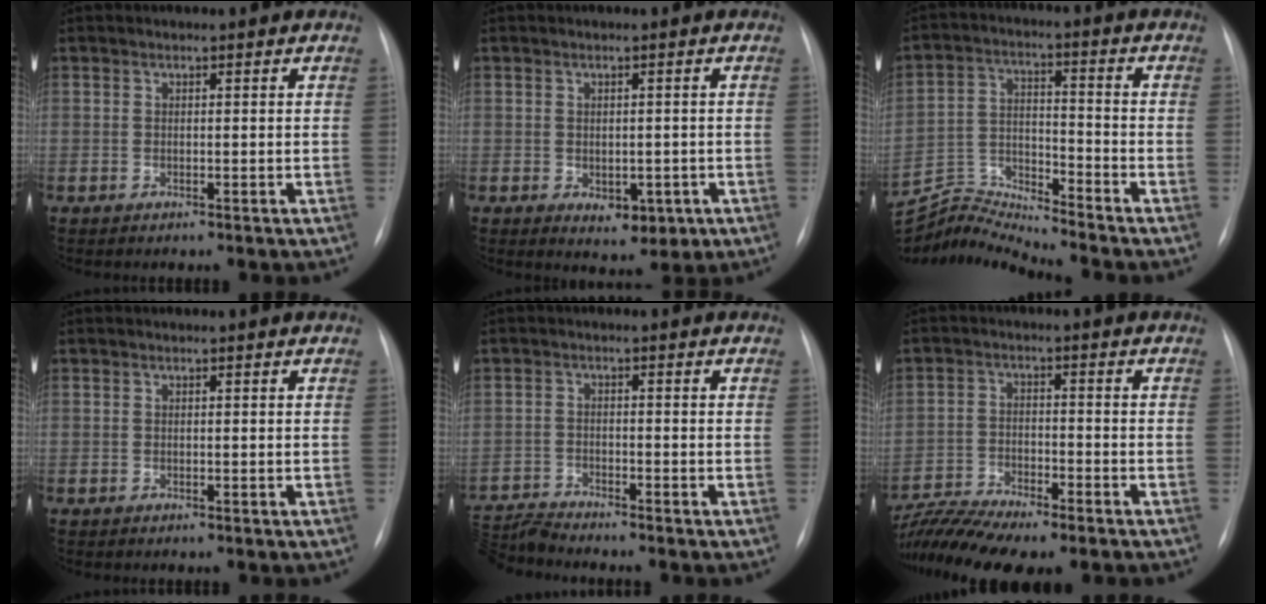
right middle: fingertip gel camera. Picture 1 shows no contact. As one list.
[{"total": 4.5, "force": [-1.4, 2.9, 3.1], "torque": [-0.033, 0.003, -0.005]}, {"total": 9.8, "force": [-9.4, -2.4, -0.9], "torque": [0.010, 0.026, -0.178]}, {"total": 0.0}, {"total": 5.4, "force": [-5.2, -1.7, -0.4], "torque": [-0.002, -0.007, -0.100]}, {"total": 9.9, "force": [-8.8, 0.9, 4.5], "torque": [-0.086, -0.001, -0.147]}]